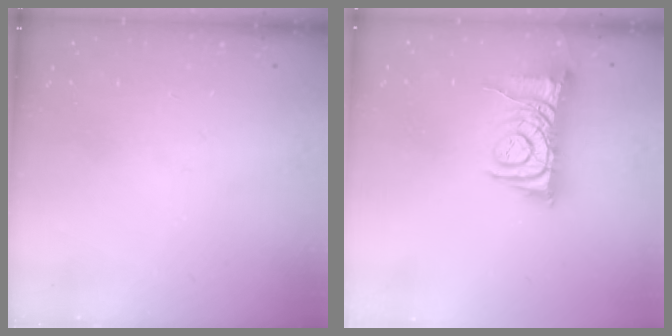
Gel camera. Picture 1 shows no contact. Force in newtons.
{"total": 8.8, "press": 8.8, "slide": 0.6}